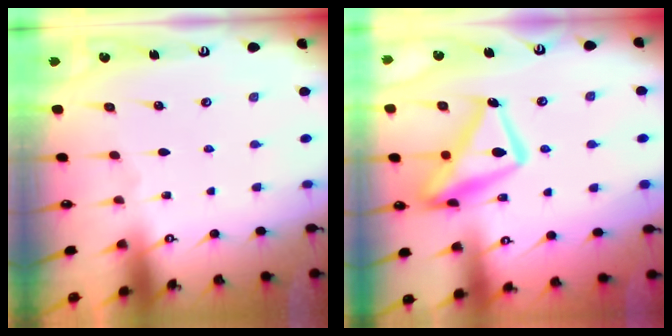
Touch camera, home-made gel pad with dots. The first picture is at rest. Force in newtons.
{"total": 15.4, "press": 15.4, "slide": 1.4}